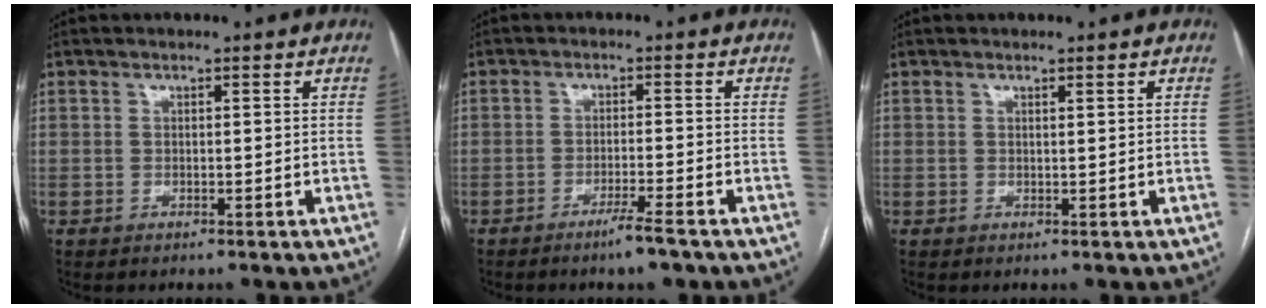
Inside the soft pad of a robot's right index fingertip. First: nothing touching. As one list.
[{"total": 3.9, "force": [-2.9, -0.1, 2.7], "torque": [-0.046, -0.006, -0.050]}, {"total": 0.6, "force": [0.5, 0.0, 0.4], "torque": [-0.007, 0.000, 0.007]}]